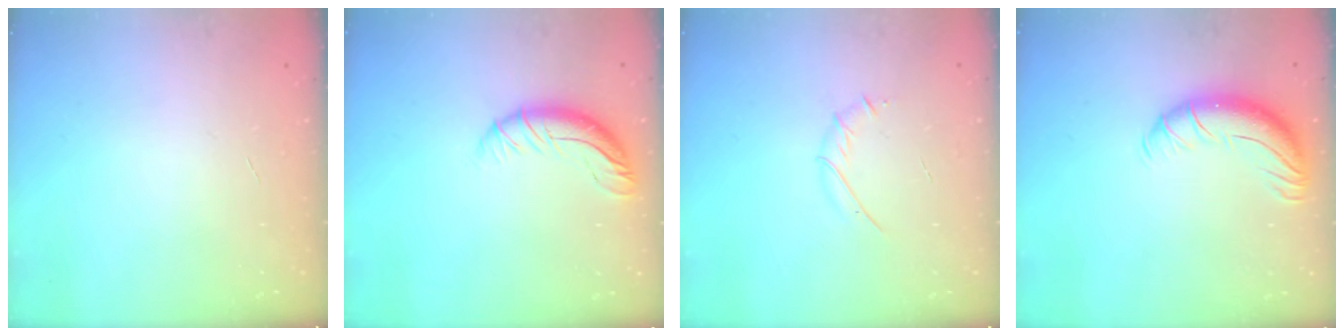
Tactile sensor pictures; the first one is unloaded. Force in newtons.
{"total": 9.4, "press": 9.2, "slide": 1.9}
{"total": 3.9, "press": 3.8, "slide": 1.0}
{"total": 11.0, "press": 10.7, "slide": 2.6}